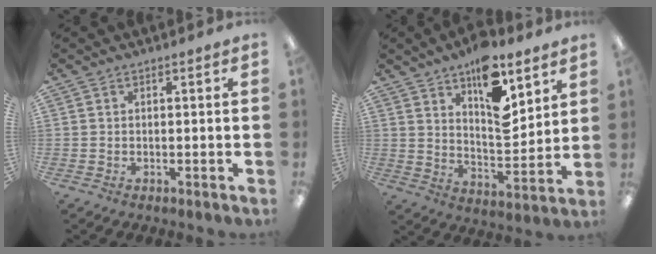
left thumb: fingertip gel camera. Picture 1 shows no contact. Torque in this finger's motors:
{"motor_torque": [1.68, 1.56, 1.53, -0.76, 0.10]}